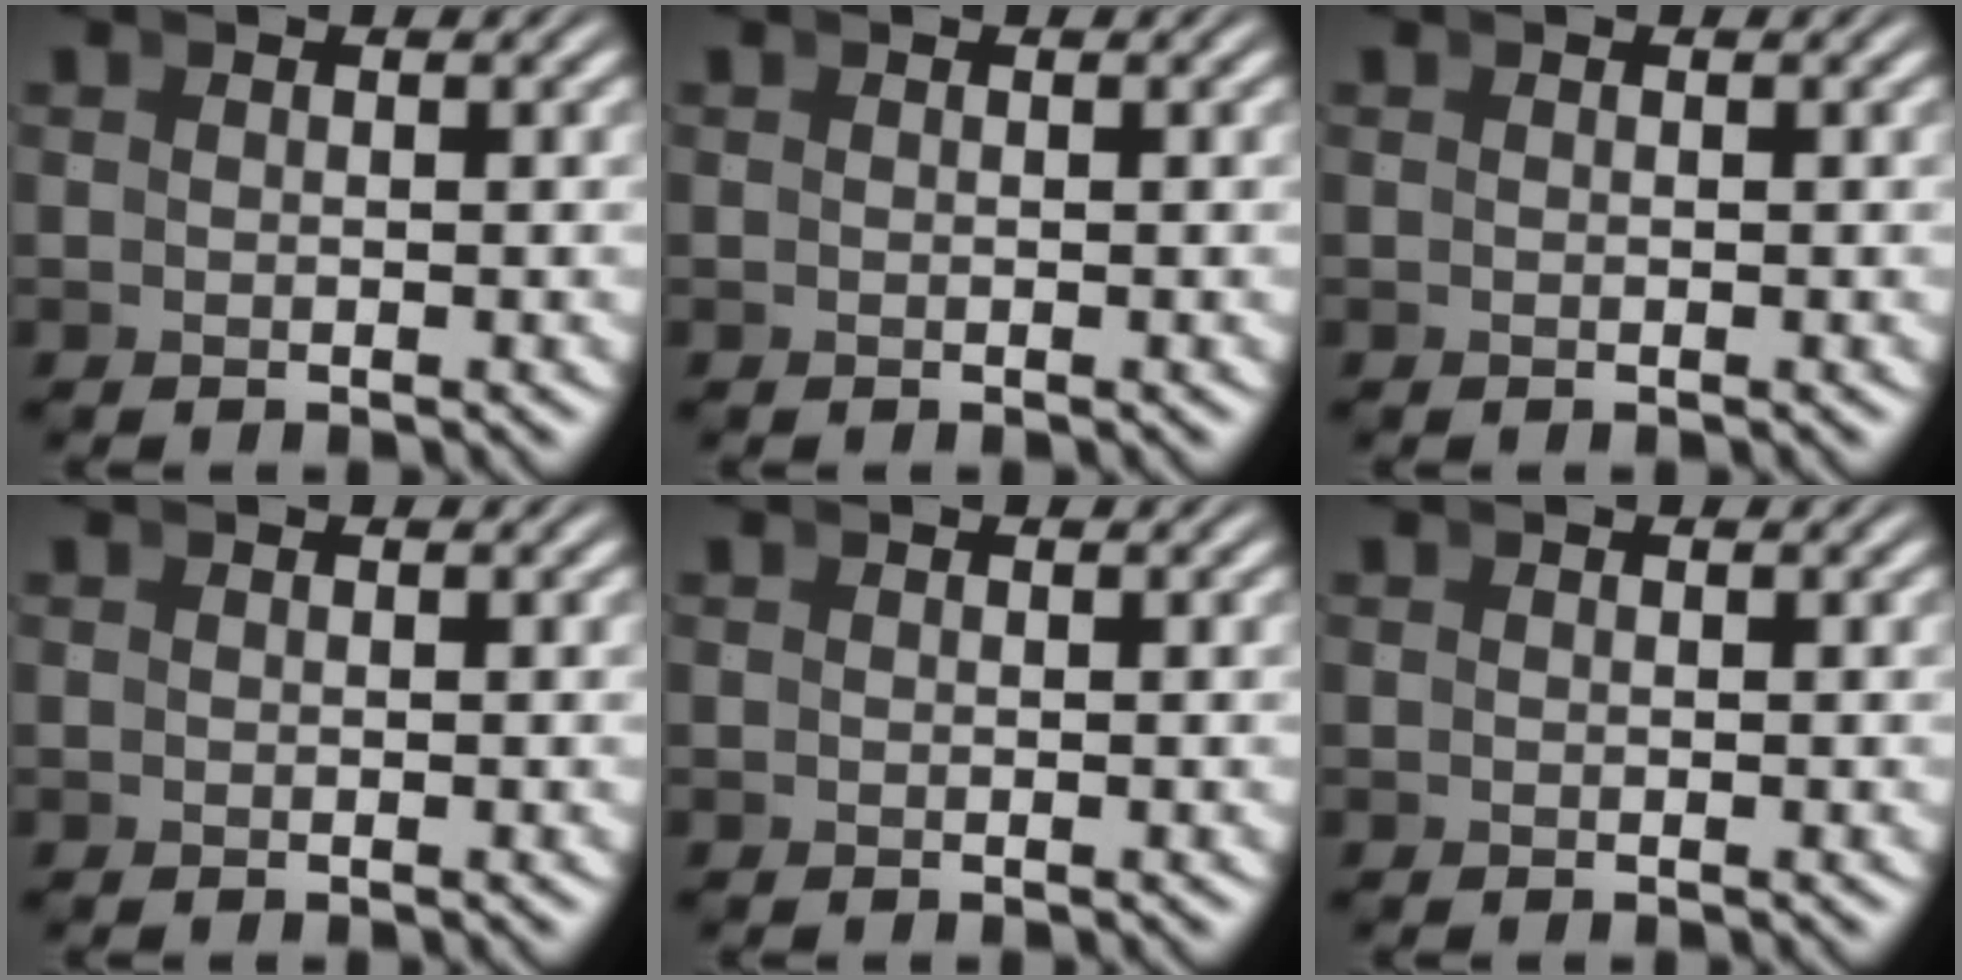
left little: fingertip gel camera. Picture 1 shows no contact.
{"total": 0.0}
{"total": 0.0}
{"total": 0.0}
{"total": 0.0}
{"total": 0.0}